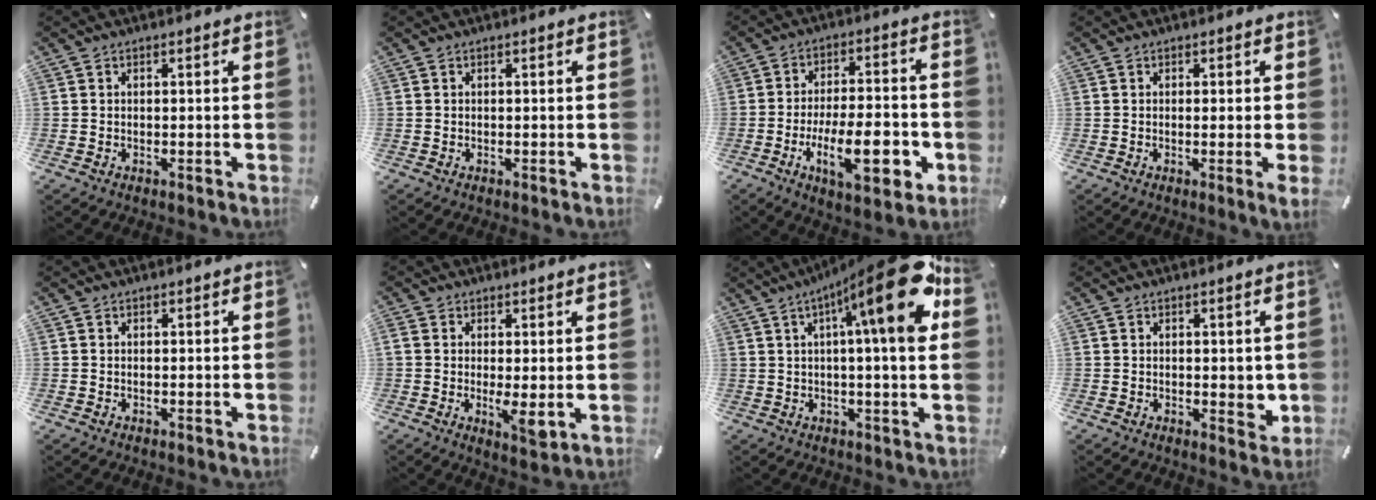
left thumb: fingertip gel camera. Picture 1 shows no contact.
{"total": 0.0}
{"total": 17.2, "force": [-5.3, 6.5, 15.0], "torque": [-0.237, 0.003, -0.080]}
{"total": 3.0, "force": [-0.1, -0.2, 3.0], "torque": [-0.050, -0.011, -0.001]}
{"total": 0.0}
{"total": 5.3, "force": [-0.1, 1.6, 5.1], "torque": [-0.084, -0.016, 0.005]}
{"total": 20.9, "force": [7.0, 2.6, 19.5], "torque": [-0.281, -0.046, 0.087]}
{"total": 3.8, "force": [0.1, 1.9, 3.3], "torque": [-0.034, -0.005, 0.000]}